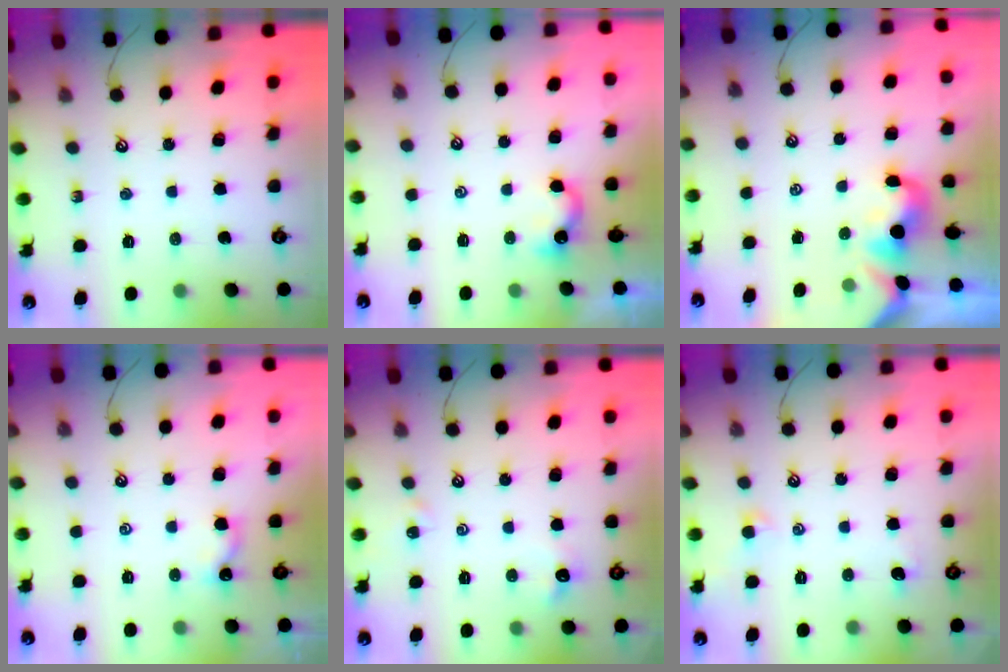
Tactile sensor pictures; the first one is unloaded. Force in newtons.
{"total": 1.8, "press": 1.8, "slide": 0.4}
{"total": 1.0, "press": 0.9, "slide": 0.4}
{"total": 1.4, "press": 1.4, "slide": 0.2}
{"total": 2.3, "press": 2.2, "slide": 0.6}
{"total": 0.9, "press": 0.6, "slide": 0.6}